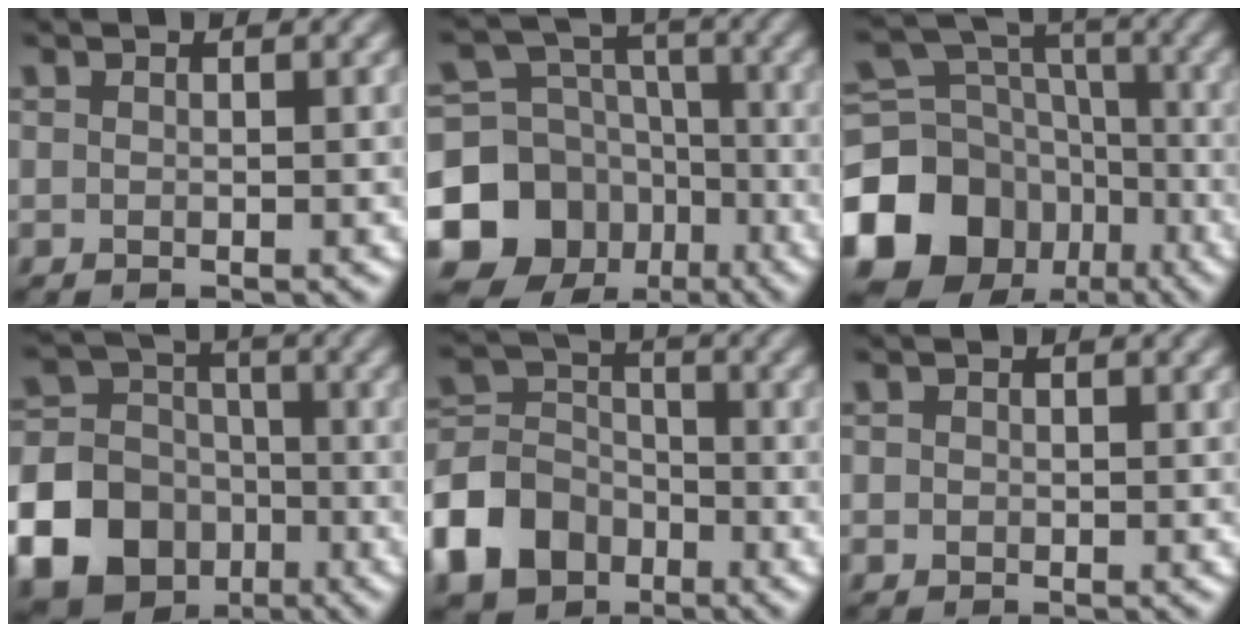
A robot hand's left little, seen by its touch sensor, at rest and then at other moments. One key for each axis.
{"total": 14.4, "fx": -6.6, "fy": 12.1, "fz": 4.2, "tx": -0.106, "ty": -0.034, "tz": -0.119}
{"total": 15.3, "fx": -7.2, "fy": 12.3, "fz": 5.6, "tx": -0.146, "ty": -0.020, "tz": -0.126}
{"total": 17.6, "fx": -7.6, "fy": 15.1, "fz": 4.6, "tx": -0.130, "ty": -0.053, "tz": -0.153}
{"total": 7.8, "fx": -4.0, "fy": 5.9, "fz": 3.2, "tx": -0.073, "ty": 0.003, "tz": -0.098}
{"total": 0.7, "fx": -0.1, "fy": 0.7, "fz": 0.2, "tx": 0.001, "ty": -0.004, "tz": -0.003}